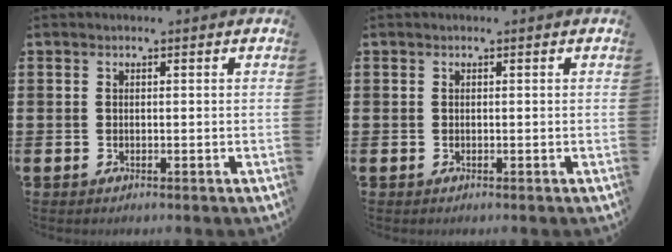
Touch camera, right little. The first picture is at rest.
{"total": 0.0}